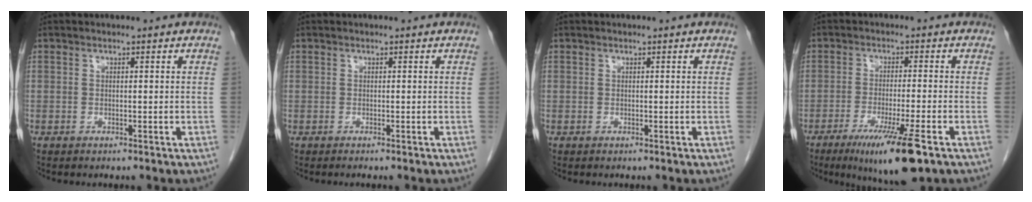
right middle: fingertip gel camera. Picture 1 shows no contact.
{"total": 0.9, "force": [-0.7, 0.0, 0.5], "torque": [-0.007, -0.001, -0.009]}
{"total": 0.0}
{"total": 10.8, "force": [-6.3, 0.4, 8.8], "torque": [-0.146, -0.030, -0.099]}